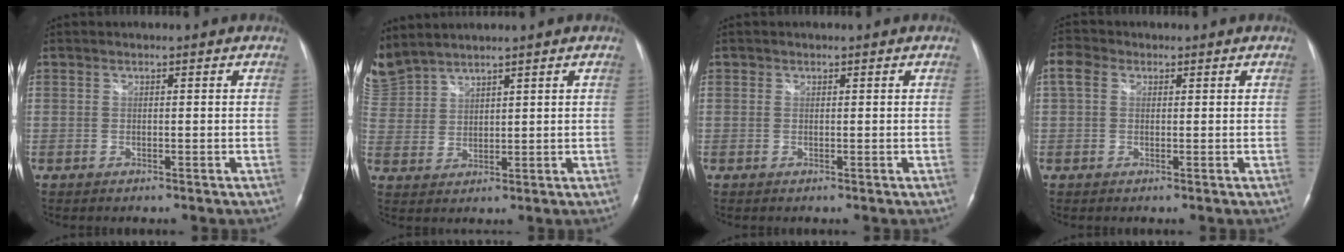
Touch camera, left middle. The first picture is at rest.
{"total": 7.8, "force": [7.4, 1.9, 1.5], "torque": [-0.056, 0.019, 0.161]}
{"total": 0.0}
{"total": 3.2, "force": [1.1, 2.4, 1.8], "torque": [-0.053, 0.025, 0.022]}